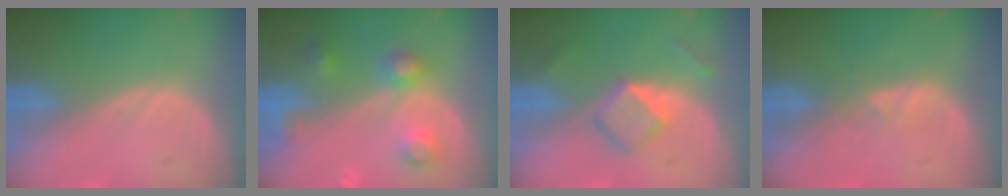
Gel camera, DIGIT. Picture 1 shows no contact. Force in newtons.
{"total": 5.1, "press": 5.1, "slide": 0.1}
{"total": 5.1, "press": 4.5, "slide": 2.3}
{"total": 1.6, "press": 1.6, "slide": 0.3}